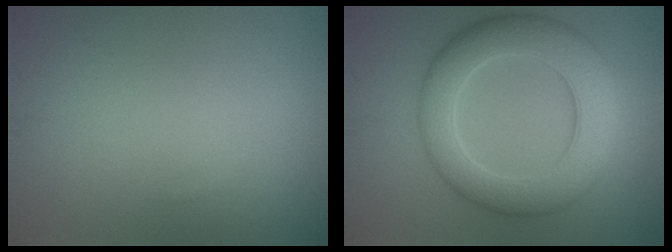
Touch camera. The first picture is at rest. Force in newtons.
{"total": 8.5, "press": 8.5, "slide": 0.1}